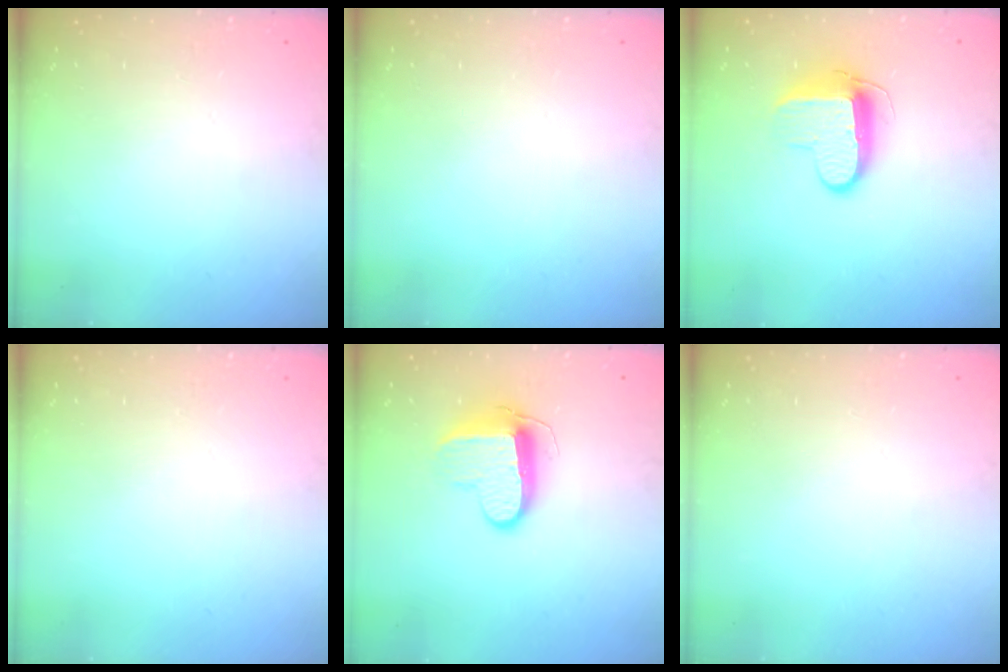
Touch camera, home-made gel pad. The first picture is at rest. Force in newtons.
{"total": 0.0}
{"total": 10.2, "press": 10.1, "slide": 0.8}
{"total": 0.0}
{"total": 10.4, "press": 10.4, "slide": 0.5}
{"total": 0.0}